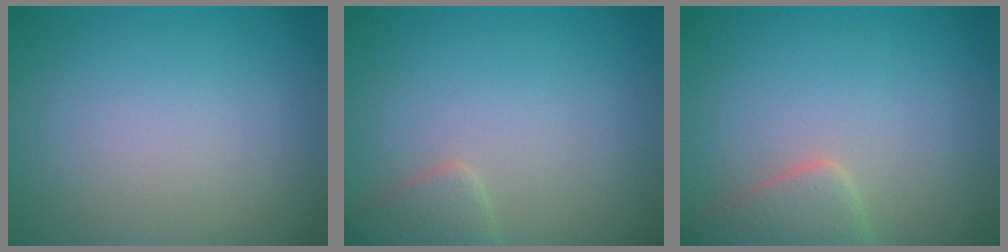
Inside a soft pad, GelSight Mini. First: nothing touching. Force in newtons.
{"total": 1.8, "press": 1.8, "slide": 0.1}
{"total": 3.3, "press": 3.3, "slide": 0.3}